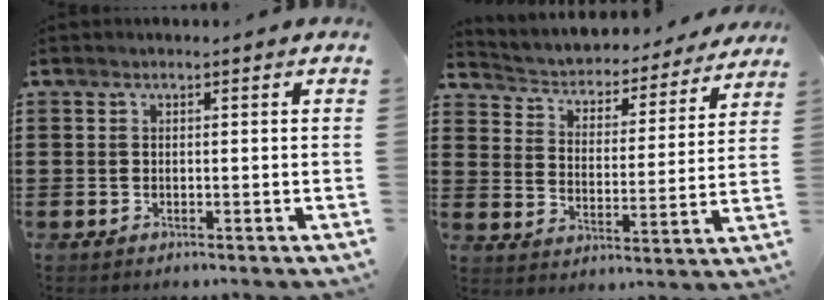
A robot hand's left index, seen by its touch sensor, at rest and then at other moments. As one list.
[{"total": 2.7, "force": [2.6, 0.9, 0.2], "torque": [-0.025, -0.027, 0.033]}]